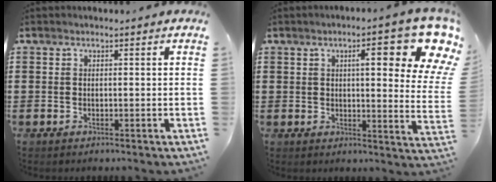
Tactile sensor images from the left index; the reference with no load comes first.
{"total": 12.2, "force": [6.0, 3.3, 10.0], "torque": [-0.137, -0.024, 0.091]}